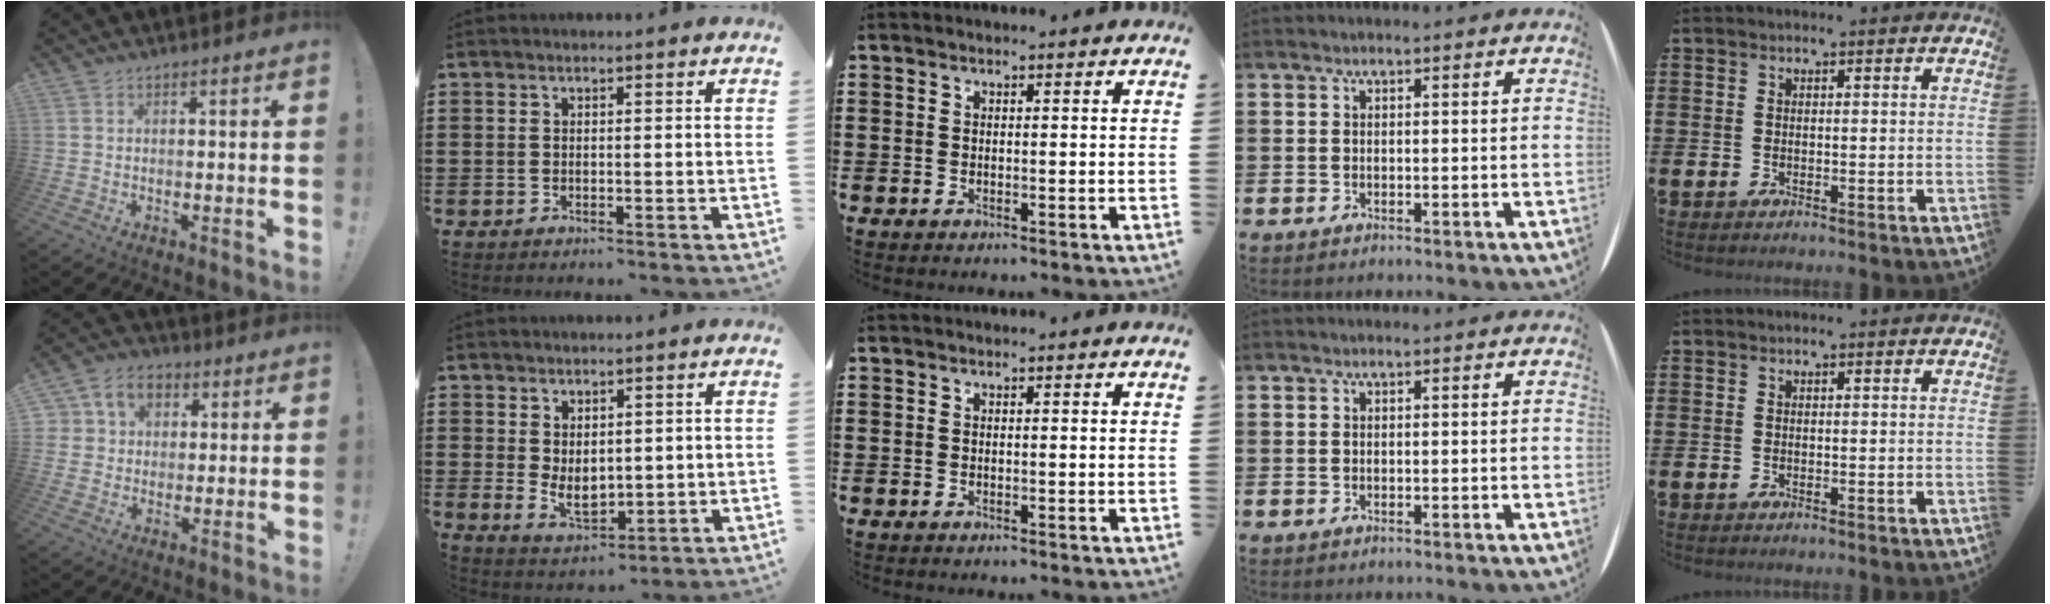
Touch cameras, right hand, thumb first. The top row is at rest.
{"thumb": {"total": 8.2, "force": [2.4, 7.2, 3.2], "torque": [-0.051, -0.004, 0.050]}, "index": {"total": 4.0, "force": [0.9, 2.6, 2.9], "torque": [-0.050, 0.002, 0.016]}}